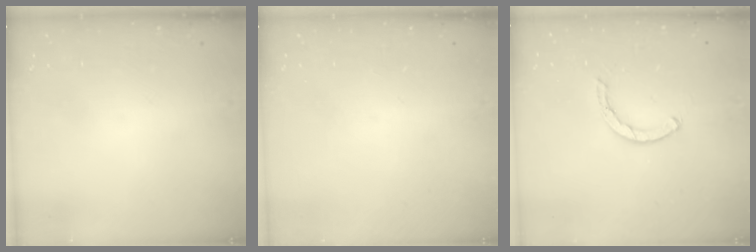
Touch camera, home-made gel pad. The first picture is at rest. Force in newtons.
{"total": 0.0}
{"total": 2.5, "press": 2.5, "slide": 0.1}